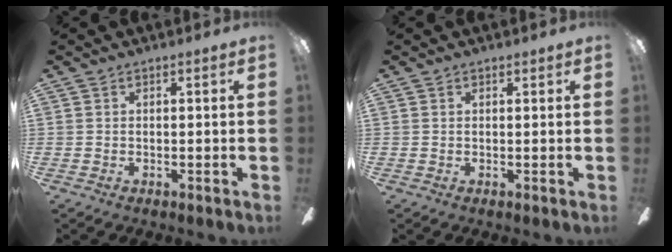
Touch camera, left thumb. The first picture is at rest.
{"total": 0.6, "force": [0.4, 0.4, 0.1], "torque": [-0.002, 0.003, 0.007]}